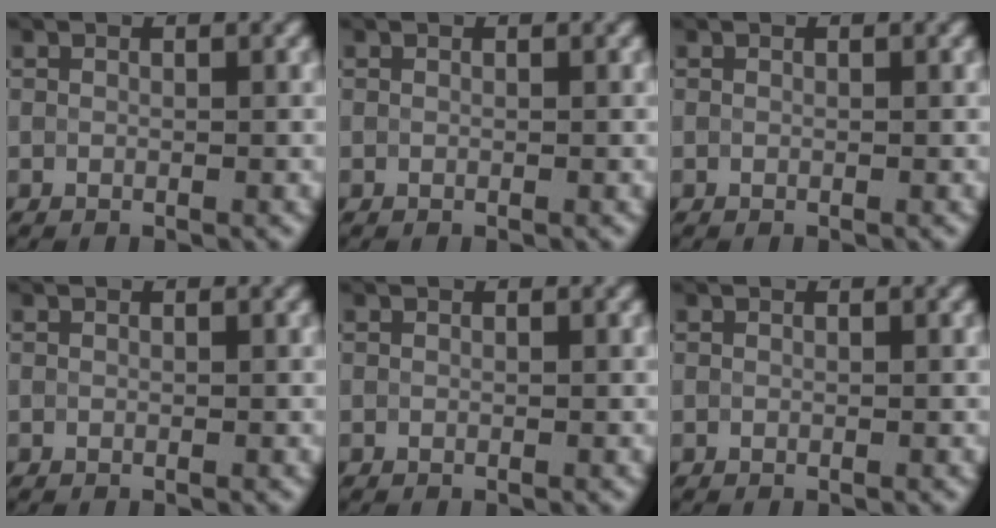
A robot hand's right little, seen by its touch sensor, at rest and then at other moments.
{"total": 0.0}
{"total": 0.0}
{"total": 0.0}
{"total": 0.0}
{"total": 0.0}